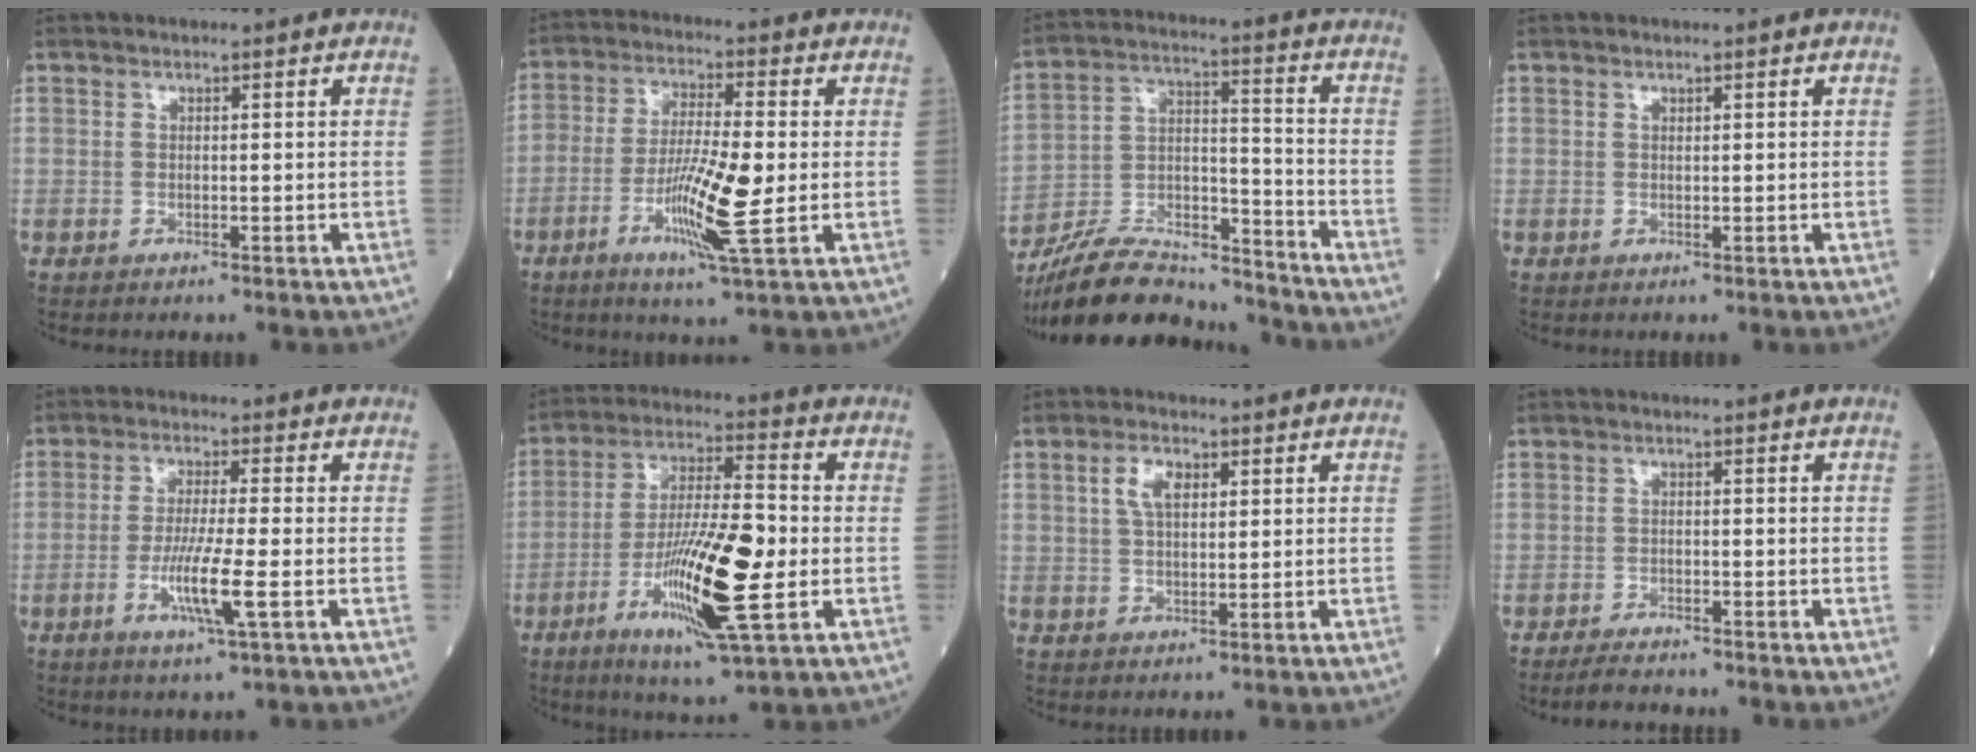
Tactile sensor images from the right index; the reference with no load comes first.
{"total": 10.5, "force": [-2.4, 0.6, 10.2], "torque": [-0.195, -0.012, -0.048]}
{"total": 18.3, "force": [-17.0, 3.3, 5.8], "torque": [-0.118, 0.018, -0.292]}
{"total": 0.0}
{"total": 7.3, "force": [-2.2, -0.3, 6.9], "torque": [-0.135, -0.015, -0.042]}
{"total": 16.1, "force": [-4.0, 2.1, 15.5], "torque": [-0.290, -0.012, -0.067]}
{"total": 4.1, "force": [1.6, 1.8, 3.4], "torque": [-0.069, 0.009, 0.031]}
{"total": 3.8, "force": [-3.5, 0.4, 1.4], "torque": [-0.026, -0.011, -0.060]}